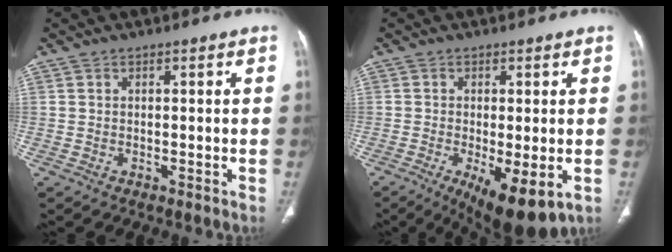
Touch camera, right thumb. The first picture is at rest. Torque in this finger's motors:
{"motor_torque": [-0.60, 2.15, 0.04, -0.24, 0.06]}